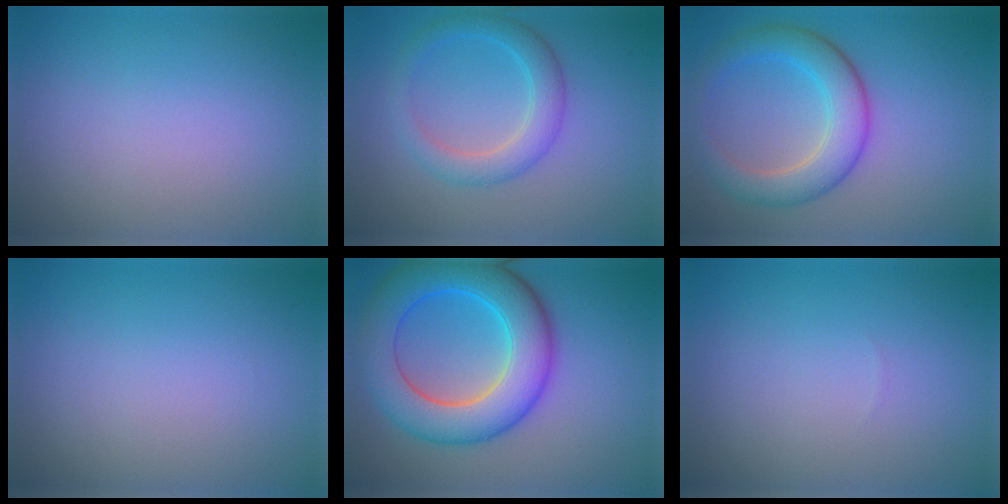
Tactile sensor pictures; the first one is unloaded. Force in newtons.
{"total": 3.4, "press": 3.4, "slide": 0.2}
{"total": 5.3, "press": 5.3, "slide": 0.1}
{"total": 0.0}
{"total": 9.4, "press": 9.4, "slide": 0.5}
{"total": 0.0}